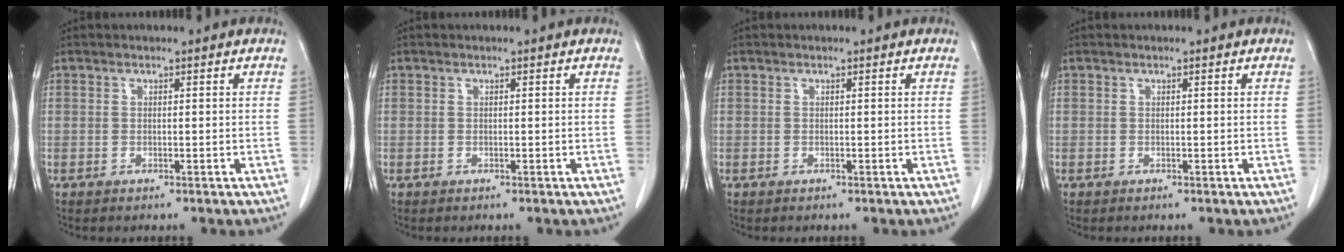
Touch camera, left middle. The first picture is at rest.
{"total": 0.0}
{"total": 0.0}
{"total": 0.0}